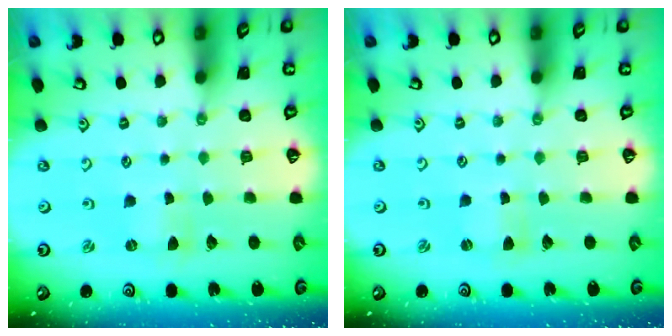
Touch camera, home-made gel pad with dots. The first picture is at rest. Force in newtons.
{"total": 0.0}